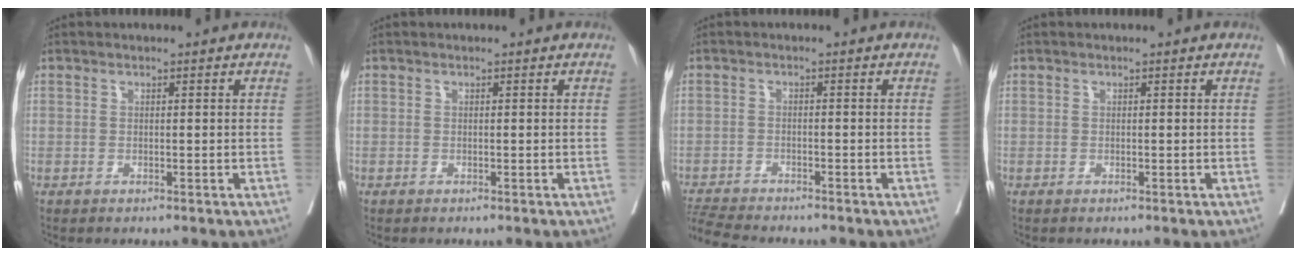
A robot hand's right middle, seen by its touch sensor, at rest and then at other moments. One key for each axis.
{"total": 0.0}
{"total": 6.9, "fx": -6.5, "fy": 0.2, "fz": 2.1, "tx": -0.038, "ty": -0.018, "tz": -0.111}
{"total": 0.0}